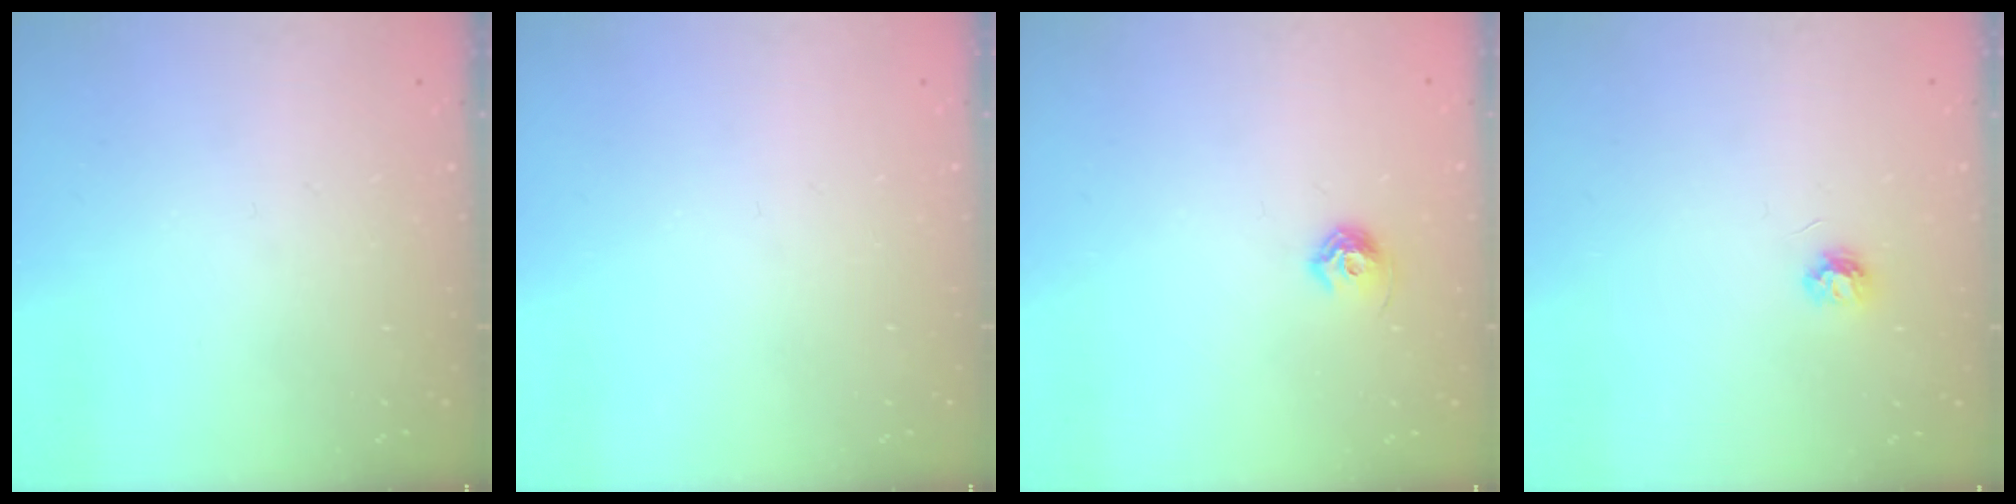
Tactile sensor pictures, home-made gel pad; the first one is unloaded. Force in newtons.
{"total": 0.0}
{"total": 6.1, "press": 6.0, "slide": 1.1}
{"total": 3.8, "press": 3.8, "slide": 0.5}